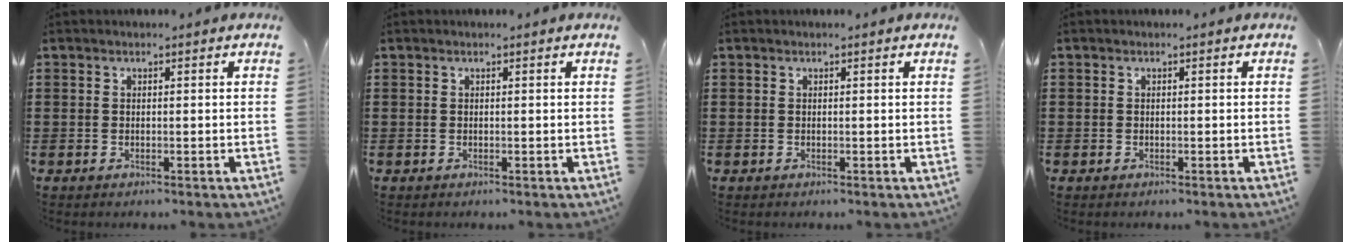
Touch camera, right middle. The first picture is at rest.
{"total": 0.0}
{"total": 0.0}
{"total": 0.6, "force": [-0.2, 0.6, 0.1], "torque": [-0.003, 0.003, -0.004]}